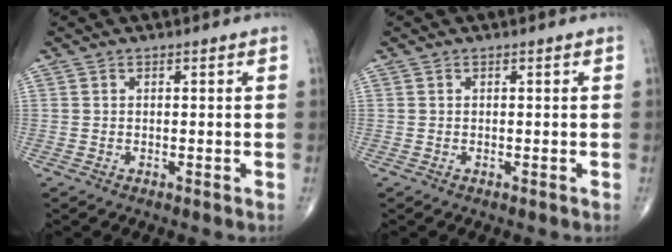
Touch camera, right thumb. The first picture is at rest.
{"total": 0.0}